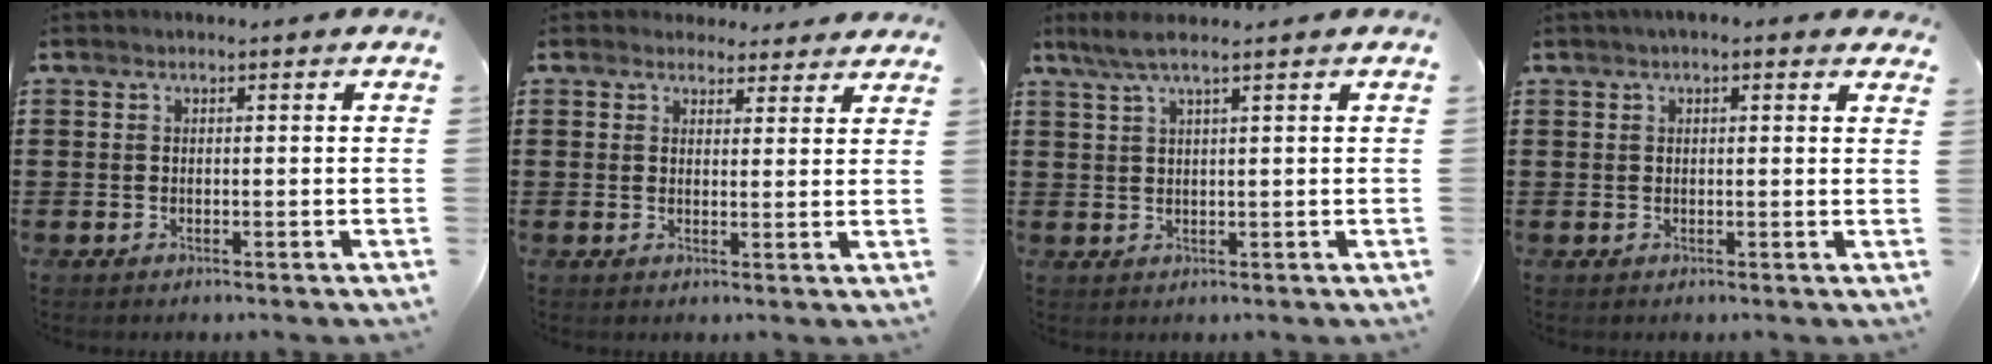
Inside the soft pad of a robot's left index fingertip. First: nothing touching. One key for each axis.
{"total": 3.0, "fx": 2.7, "fy": 1.3, "fz": 0.3, "tx": -0.007, "ty": -0.004, "tz": 0.050}
{"total": 3.2, "fx": 2.1, "fy": 0.0, "fz": 2.5, "tx": -0.053, "ty": 0.002, "tz": 0.038}
{"total": 1.8, "fx": 1.1, "fy": 0.4, "fz": 1.3, "tx": -0.027, "ty": 0.006, "tz": 0.020}